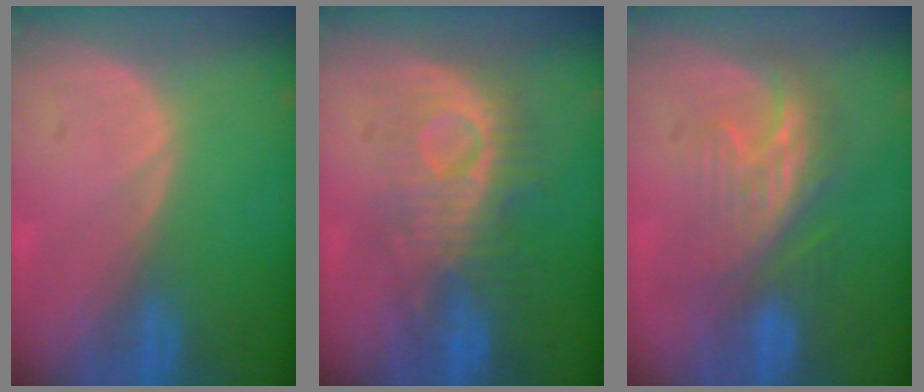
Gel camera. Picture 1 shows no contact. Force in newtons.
{"total": 8.7, "press": 8.5, "slide": 2.0}
{"total": 7.5, "press": 7.2, "slide": 1.9}